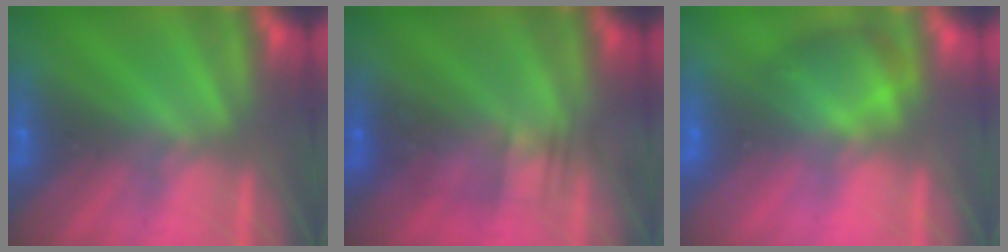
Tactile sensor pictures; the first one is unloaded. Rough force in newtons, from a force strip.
{"total": 2.2}
{"total": 2.9}